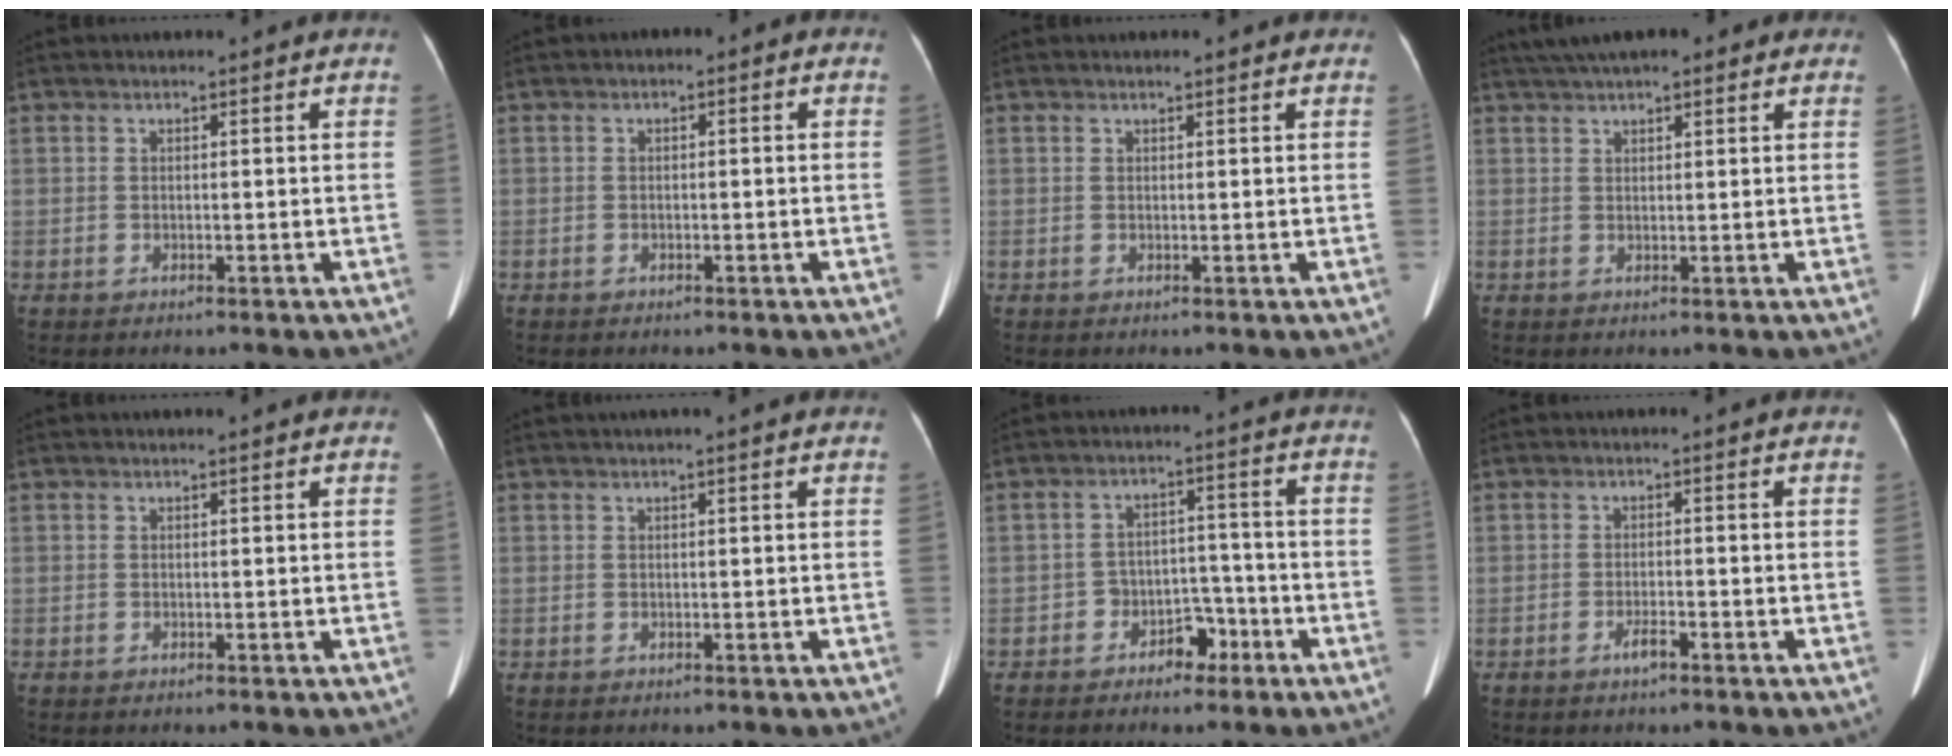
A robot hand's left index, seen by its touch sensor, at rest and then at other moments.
{"total": 1.1, "force": [-0.6, 0.8, 0.6], "torque": [-0.002, 0.010, -0.012]}
{"total": 1.0, "force": [0.8, 0.3, 0.6], "torque": [-0.012, 0.008, 0.009]}
{"total": 8.7, "force": [6.5, 2.8, 5.1], "torque": [-0.073, 0.040, 0.098]}
{"total": 0.9, "force": [0.8, 0.1, 0.3], "torque": [-0.008, 0.018, 0.007]}
{"total": 1.3, "force": [1.0, -0.3, 0.8], "torque": [-0.013, 0.015, 0.021]}
{"total": 4.5, "force": [-2.8, 3.0, 1.9], "torque": [-0.022, 0.021, -0.042]}
{"total": 1.6, "force": [-1.1, 0.2, 1.1], "torque": [-0.022, -0.001, -0.020]}